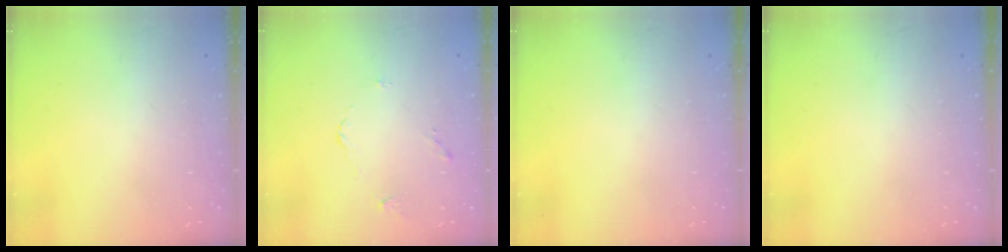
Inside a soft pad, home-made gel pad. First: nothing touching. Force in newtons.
{"total": 3.0, "press": 3.0, "slide": 0.5}
{"total": 0.0}
{"total": 0.0}